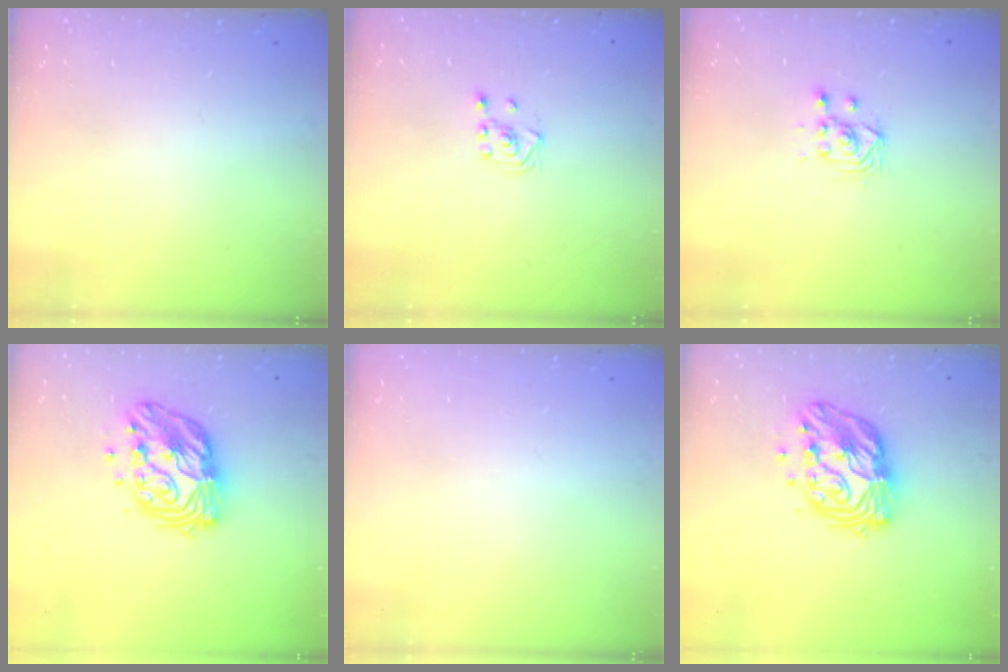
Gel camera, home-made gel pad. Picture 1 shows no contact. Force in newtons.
{"total": 2.3, "press": 2.2, "slide": 0.7}
{"total": 3.3, "press": 3.1, "slide": 1.1}
{"total": 13.0, "press": 13.0, "slide": 0.9}
{"total": 0.0}
{"total": 13.0, "press": 13.0, "slide": 0.9}